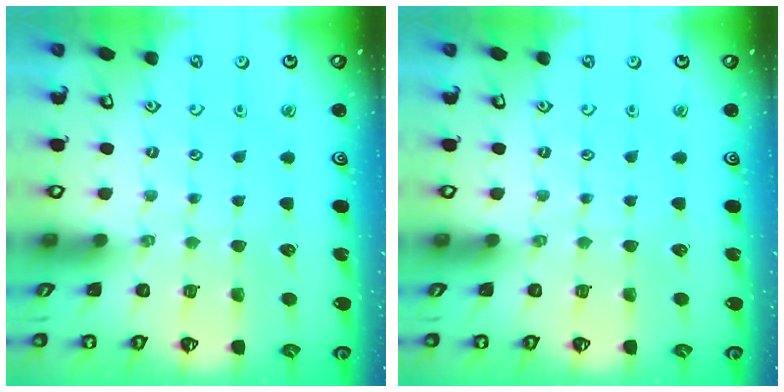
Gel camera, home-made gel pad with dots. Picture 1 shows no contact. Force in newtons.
{"total": 0.0}